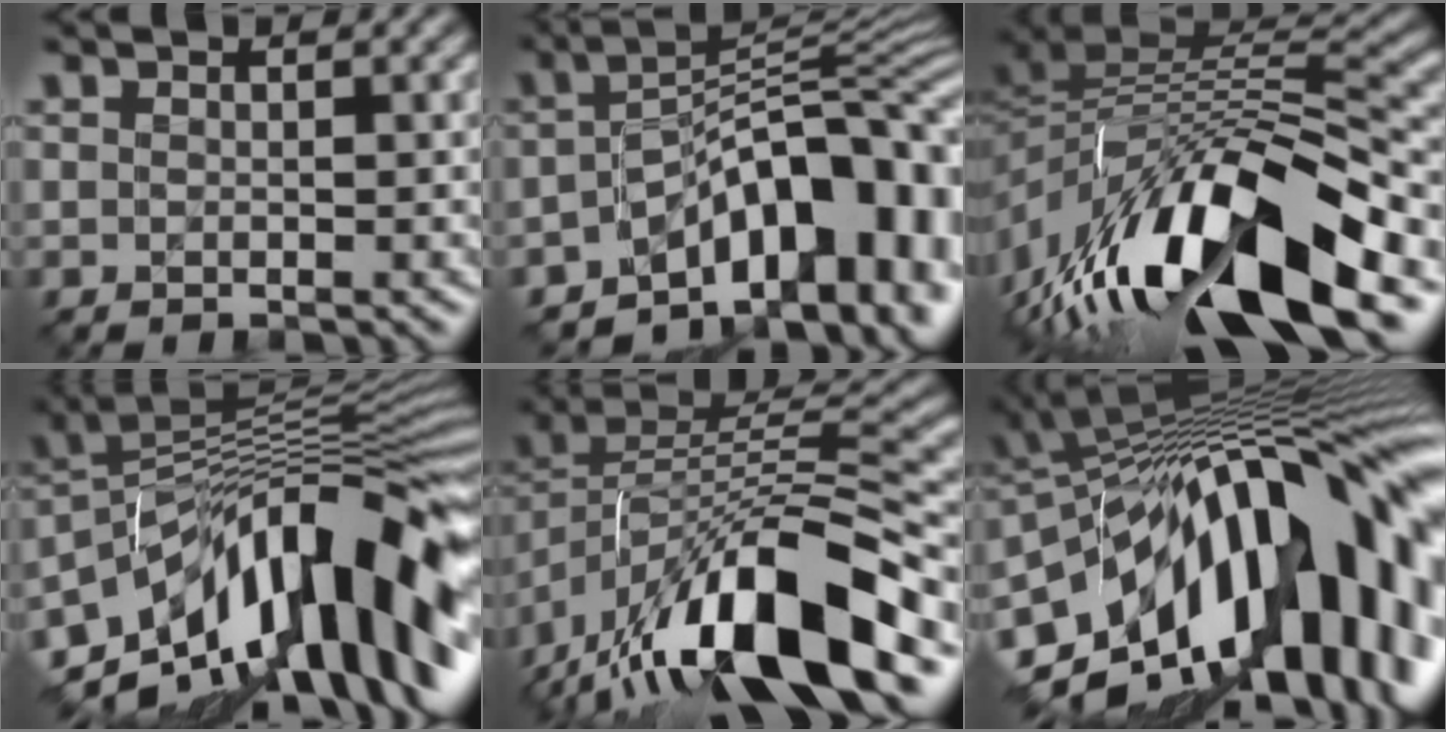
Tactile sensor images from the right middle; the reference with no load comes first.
{"total": 13.6, "force": [-5.9, 6.6, 10.3], "torque": [-0.114, 0.008, -0.095]}
{"total": 15.4, "force": [-6.1, 6.7, 12.4], "torque": [-0.226, 0.018, -0.107]}
{"total": 14.5, "force": [-6.0, 6.4, 11.6], "torque": [-0.167, 0.034, -0.116]}
{"total": 15.4, "force": [-9.0, 5.4, 11.3], "torque": [-0.196, 0.016, -0.164]}
{"total": 18.9, "force": [-5.2, 9.8, 15.3], "torque": [-0.221, 0.006, -0.094]}